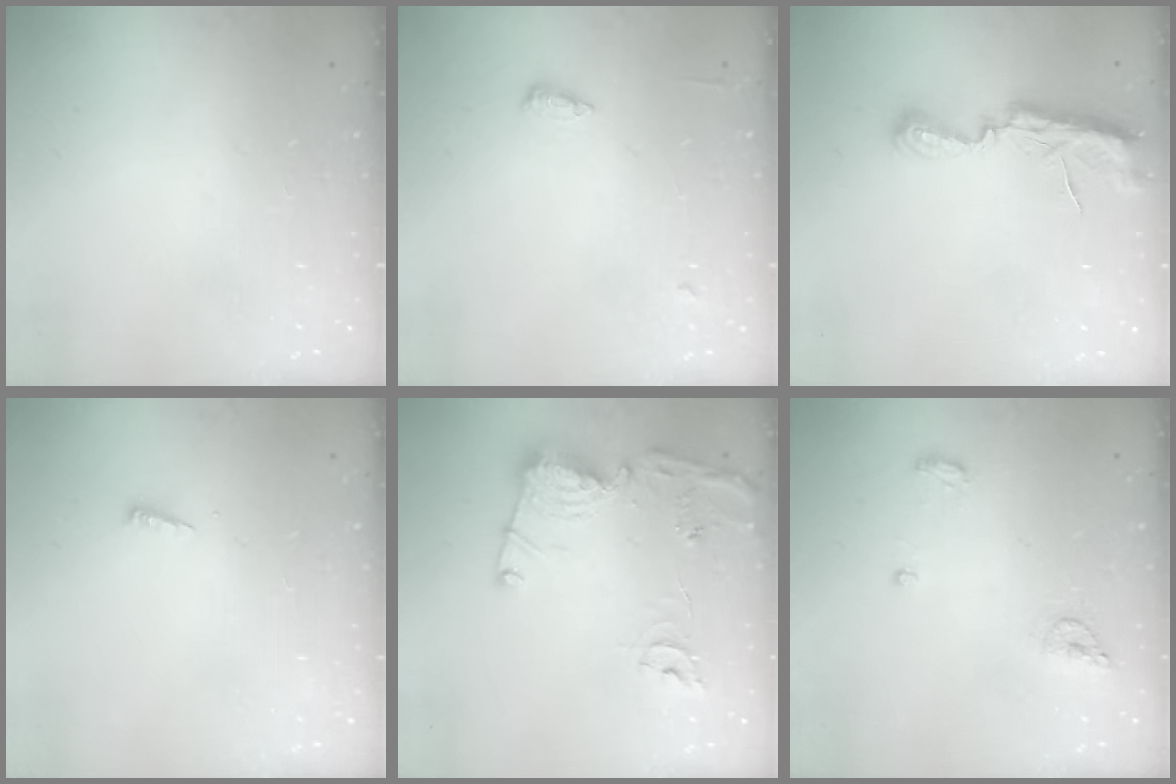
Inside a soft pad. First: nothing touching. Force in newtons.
{"total": 5.5, "press": 5.4, "slide": 1.0}
{"total": 7.2, "press": 7.2, "slide": 0.5}
{"total": 3.5, "press": 3.4, "slide": 0.3}
{"total": 15.1, "press": 15.0, "slide": 1.6}
{"total": 10.0, "press": 7.3, "slide": 6.9}